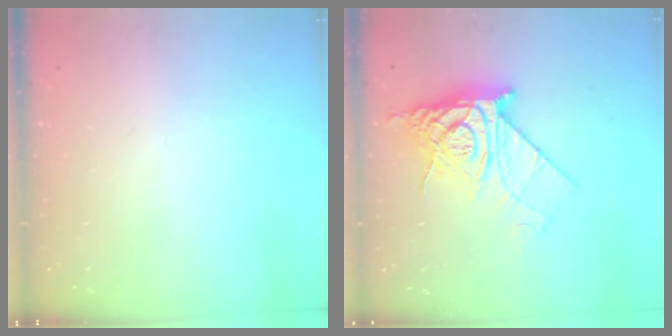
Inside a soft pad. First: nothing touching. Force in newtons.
{"total": 12.2, "press": 12.2, "slide": 1.1}